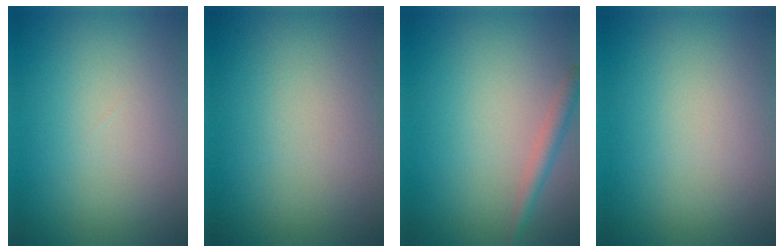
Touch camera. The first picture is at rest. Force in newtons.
{"total": 0.0}
{"total": 1.8, "press": 1.8, "slide": 0.1}
{"total": 0.0}